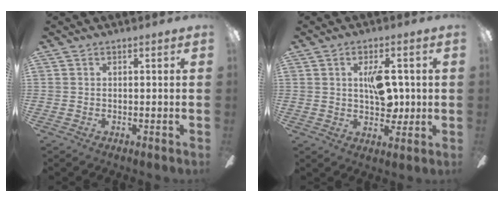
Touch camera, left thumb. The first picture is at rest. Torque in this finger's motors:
{"motor_torque": [0.40, 0.64, 1.06, -0.10, 0.03]}